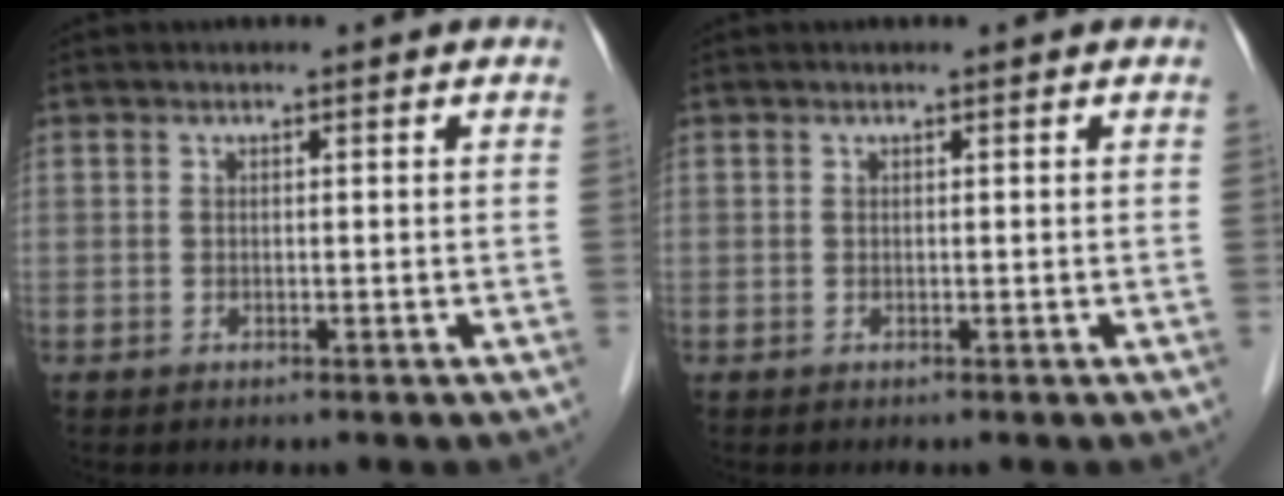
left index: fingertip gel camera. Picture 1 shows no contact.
{"total": 0.0}